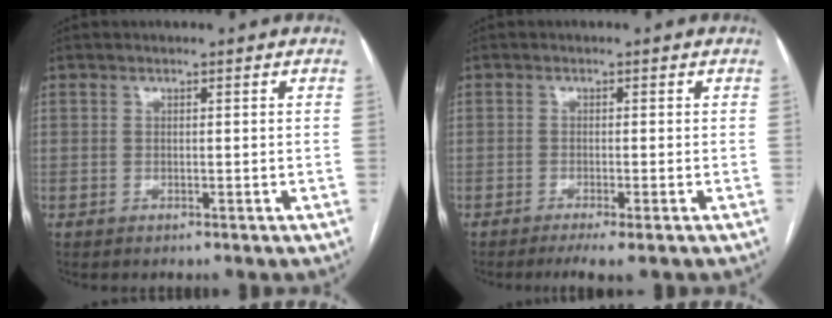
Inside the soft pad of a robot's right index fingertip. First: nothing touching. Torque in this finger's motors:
{"motor_torque": [0.06, 0.05, 0.17, 0.03]}